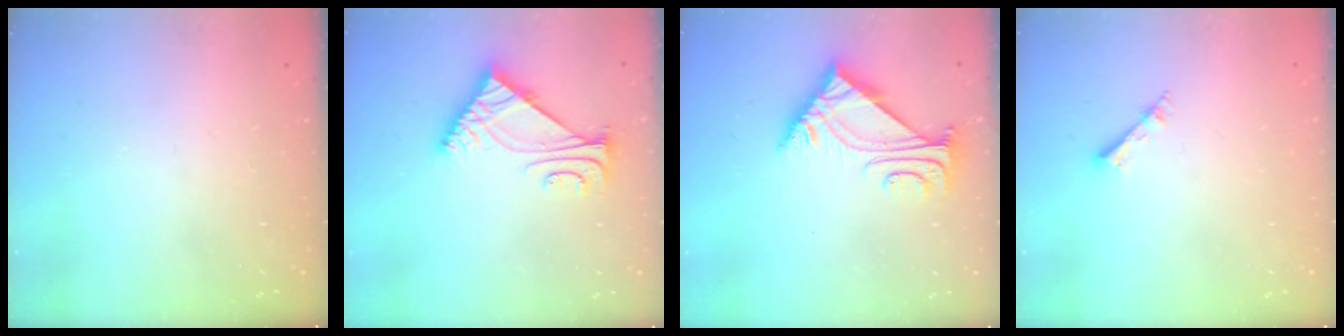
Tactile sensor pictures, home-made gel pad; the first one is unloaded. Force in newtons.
{"total": 6.5, "press": 6.5, "slide": 0.4}
{"total": 5.5, "press": 5.4, "slide": 0.8}
{"total": 2.6, "press": 2.6, "slide": 0.3}